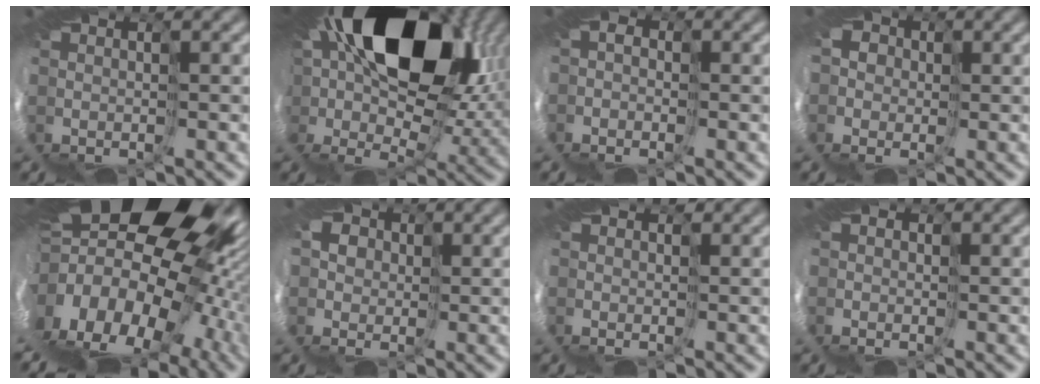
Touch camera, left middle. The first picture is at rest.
{"total": 16.4, "force": [6.0, 10.5, 11.1], "torque": [-0.185, 0.004, 0.091]}
{"total": 2.4, "force": [-1.3, 1.8, 0.9], "torque": [-0.015, 0.008, -0.028]}
{"total": 5.7, "force": [-1.0, 5.5, 1.3], "torque": [-0.039, 0.007, -0.052]}
{"total": 17.9, "force": [-1.5, 13.6, 11.5], "torque": [-0.199, -0.004, -0.086]}
{"total": 6.3, "force": [-0.1, 6.1, 1.6], "torque": [-0.042, 0.009, -0.040]}
{"total": 1.1, "force": [0.1, 0.9, 0.5], "torque": [-0.011, 0.006, -0.005]}
{"total": 1.4, "force": [-0.6, 1.1, 0.5], "torque": [-0.010, 0.008, -0.016]}